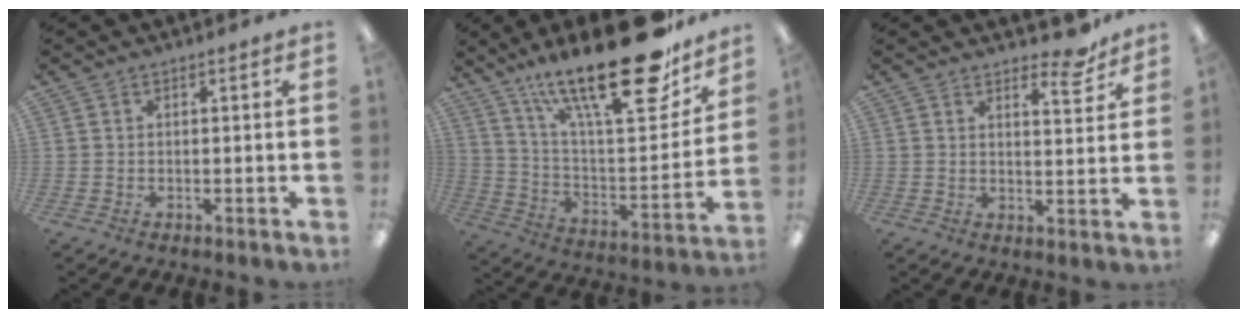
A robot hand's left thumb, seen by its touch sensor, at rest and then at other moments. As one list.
[{"total": 28.3, "force": [19.5, 8.3, 18.8], "torque": [-0.286, -0.125, 0.322]}, {"total": 6.6, "force": [5.2, 2.1, 3.4], "torque": [-0.025, -0.039, 0.082]}]